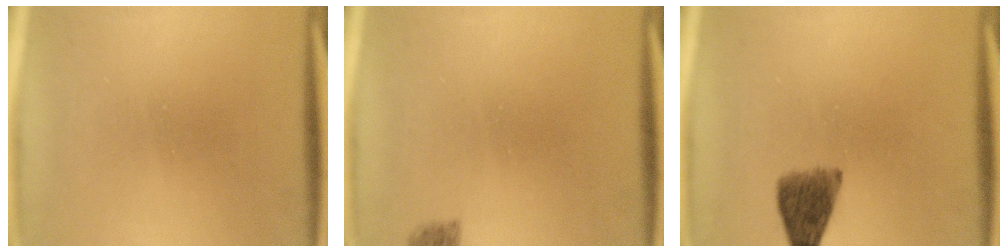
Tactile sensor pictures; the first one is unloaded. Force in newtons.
{"total": 1.8}
{"total": 4.3}